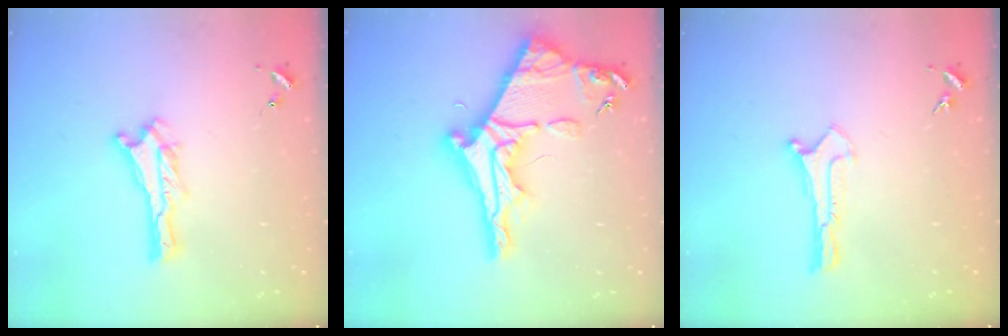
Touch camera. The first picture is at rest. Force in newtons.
{"total": 10.1, "press": 10.1, "slide": 1.0}
{"total": 0.0}